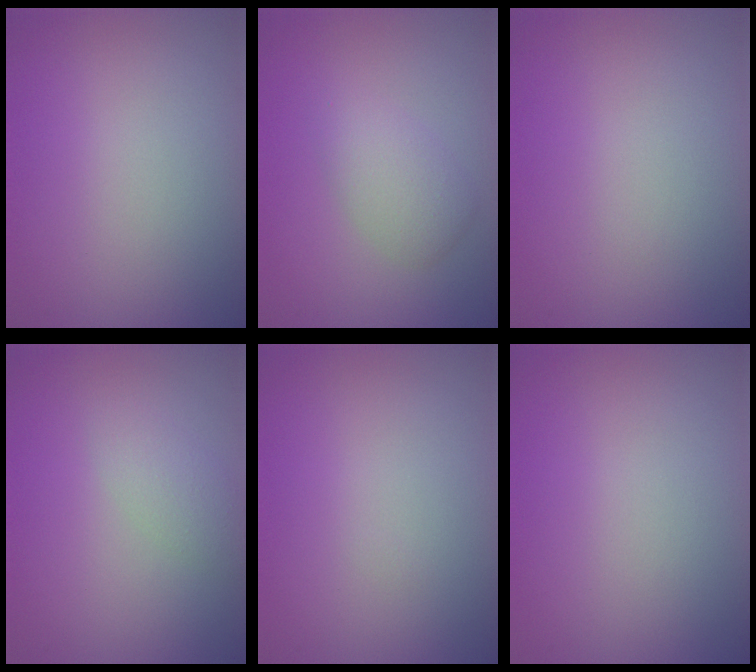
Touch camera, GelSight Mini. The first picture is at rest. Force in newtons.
{"total": 2.7, "press": 2.7, "slide": 0.1}
{"total": 0.0}
{"total": 1.8, "press": 1.8, "slide": 0.1}
{"total": 0.0}
{"total": 0.0}